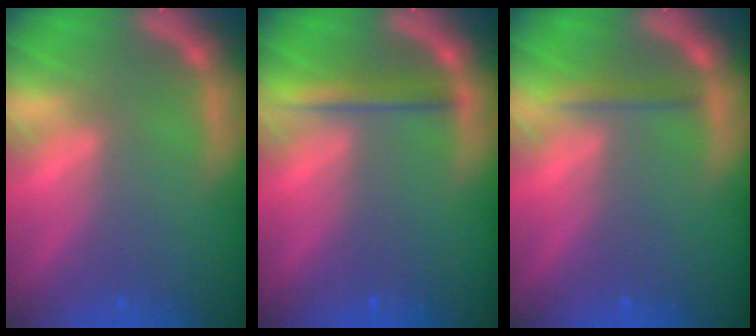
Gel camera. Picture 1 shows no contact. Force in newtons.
{"total": 2.5}
{"total": 1.4}